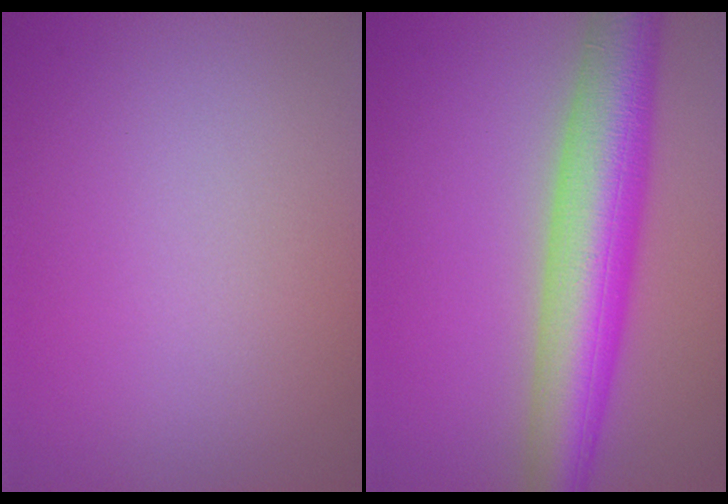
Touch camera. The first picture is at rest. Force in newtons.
{"total": 9.9, "press": 9.9, "slide": 0.4}